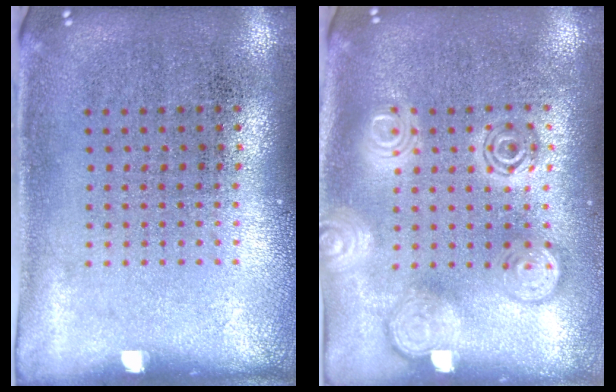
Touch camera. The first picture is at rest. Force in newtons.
{"total": 3.0, "press": 3.0, "slide": 0.4}